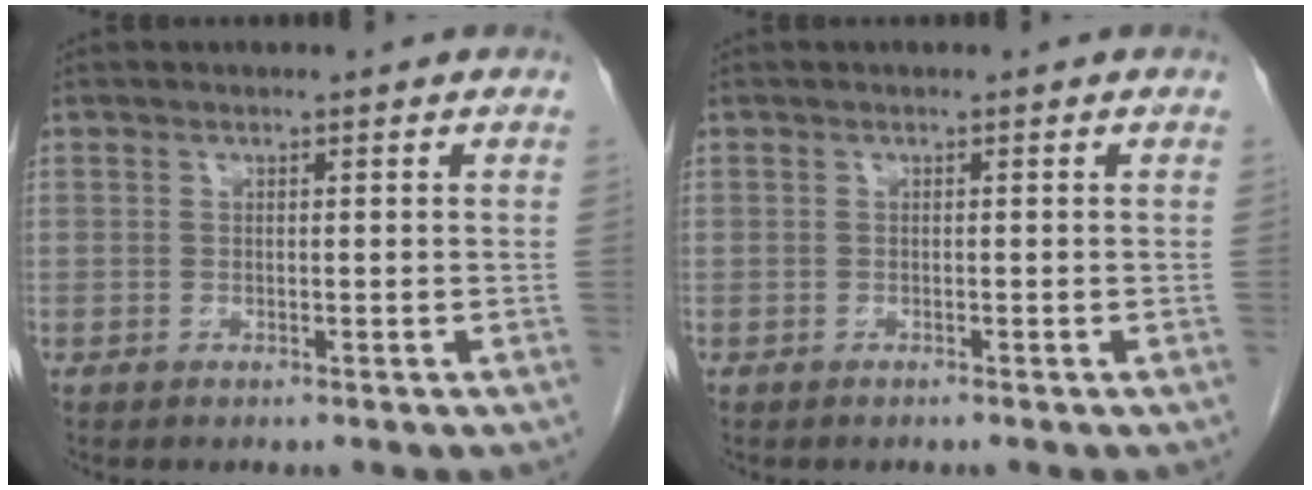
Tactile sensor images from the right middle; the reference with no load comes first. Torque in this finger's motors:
{"motor_torque": [0.00, 0.18, -0.01, -0.01]}